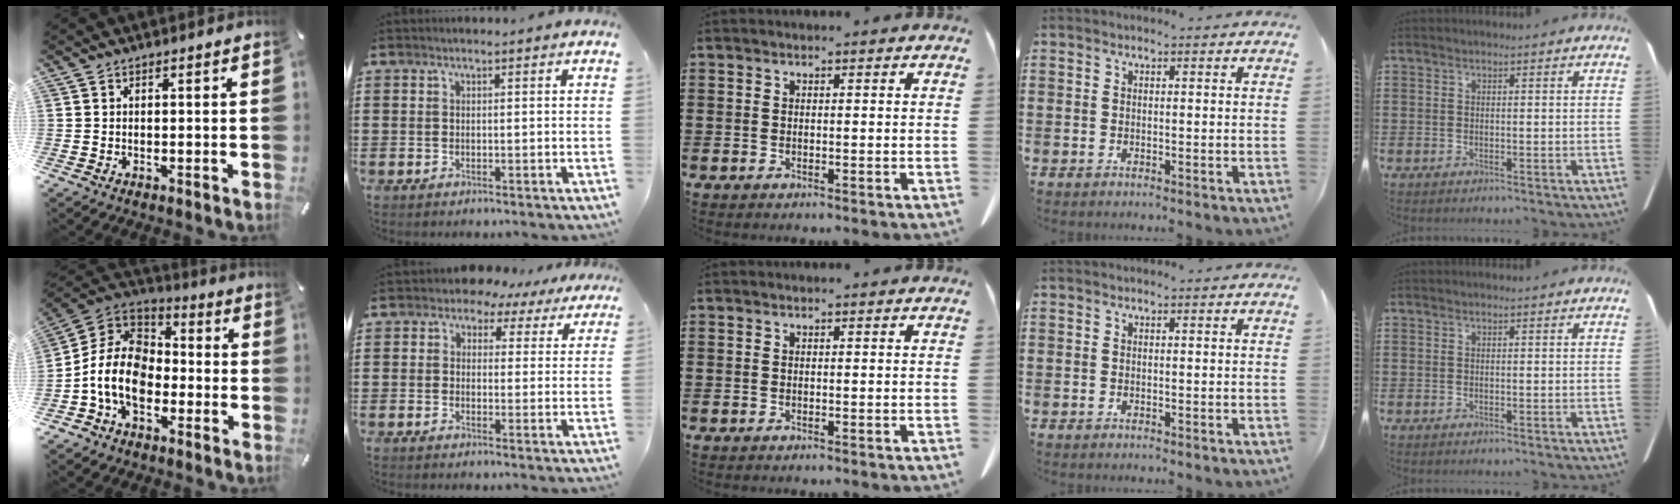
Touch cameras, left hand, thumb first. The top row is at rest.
{"thumb": {"total": 12.4, "force": [-5.5, 8.5, 7.1], "torque": [-0.173, 0.021, -0.111]}, "index": {"total": 3.3, "force": [2.3, 2.2, 0.8], "torque": [-0.025, -0.005, 0.037]}}